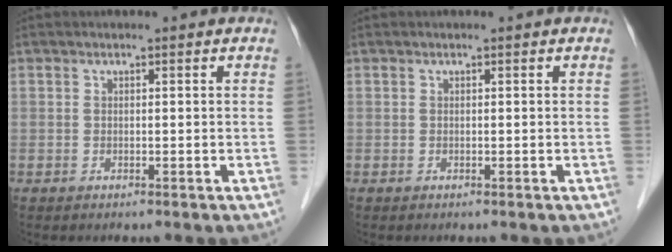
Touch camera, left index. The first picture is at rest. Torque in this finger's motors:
{"motor_torque": [0.00, 0.00, 0.01, 0.00]}